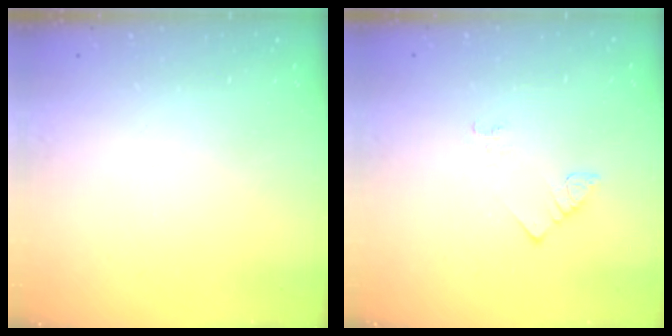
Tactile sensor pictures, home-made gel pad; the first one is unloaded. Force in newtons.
{"total": 2.1, "press": 2.1, "slide": 0.4}